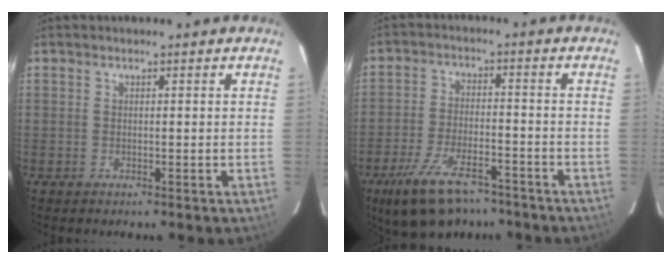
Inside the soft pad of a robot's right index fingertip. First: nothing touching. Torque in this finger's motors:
{"motor_torque": [1.17, -0.97, 0.51, 0.10]}